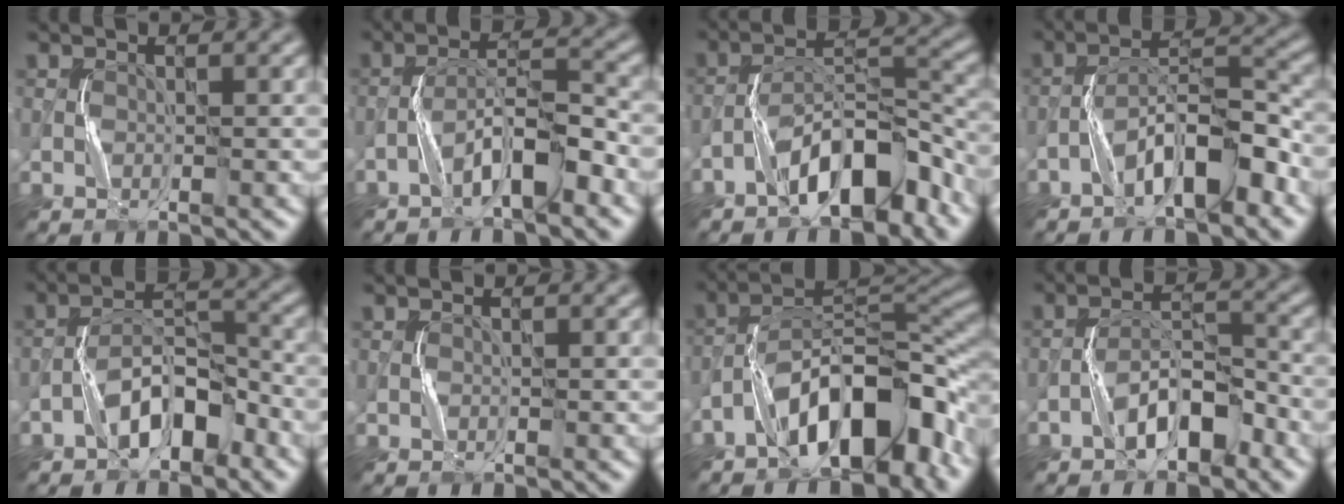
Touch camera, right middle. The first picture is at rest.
{"total": 5.2, "force": [-3.1, 1.2, 4.0], "torque": [-0.068, 0.019, -0.055]}
{"total": 7.6, "force": [-4.7, 2.7, 5.3], "torque": [-0.081, 0.019, -0.084]}
{"total": 6.5, "force": [-3.8, 1.8, 4.9], "torque": [-0.082, 0.023, -0.068]}
{"total": 5.6, "force": [-3.3, 2.4, 3.8], "torque": [-0.055, 0.020, -0.061]}
{"total": 0.0}
{"total": 10.7, "force": [-6.0, 4.1, 7.8], "torque": [-0.111, 0.022, -0.113]}
{"total": 4.9, "force": [-3.0, 1.9, 3.3], "torque": [-0.048, 0.018, -0.054]}